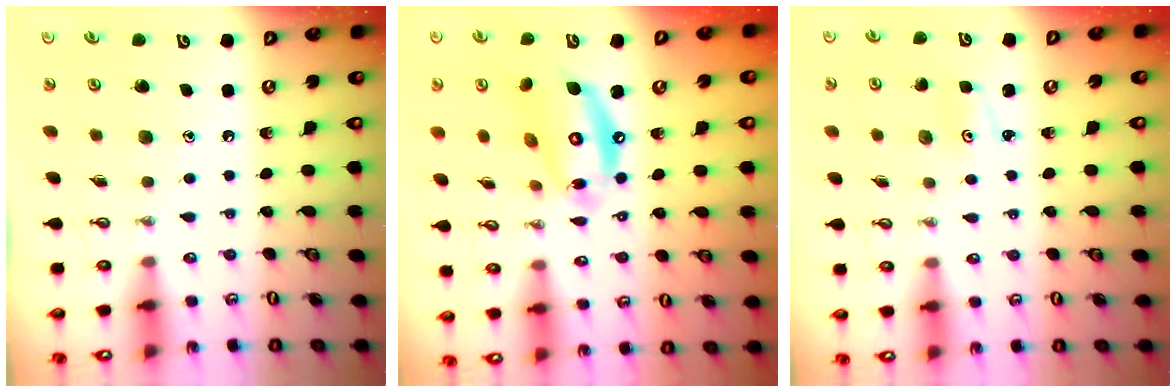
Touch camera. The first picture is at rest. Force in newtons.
{"total": 15.0, "press": 14.9, "slide": 1.3}
{"total": 2.1, "press": 2.1, "slide": 0.3}